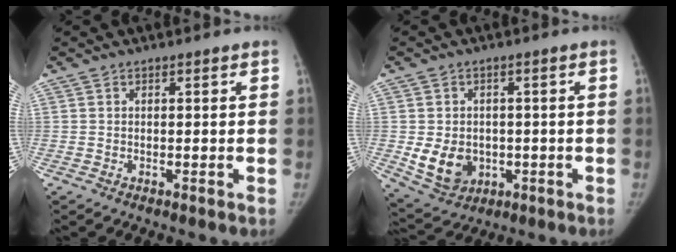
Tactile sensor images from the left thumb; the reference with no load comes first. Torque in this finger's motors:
{"motor_torque": [-0.03, 0.18, 0.37, -0.33, 0.13]}